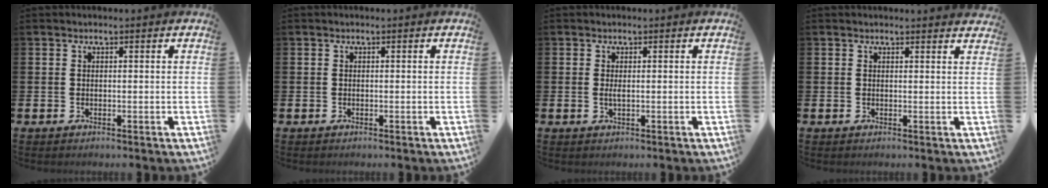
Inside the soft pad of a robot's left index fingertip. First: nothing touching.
{"total": 0.0}
{"total": 0.8, "force": [0.0, 0.2, 0.8], "torque": [-0.014, 0.001, 0.000]}
{"total": 1.1, "force": [1.1, -0.1, 0.0], "torque": [0.008, -0.009, 0.019]}